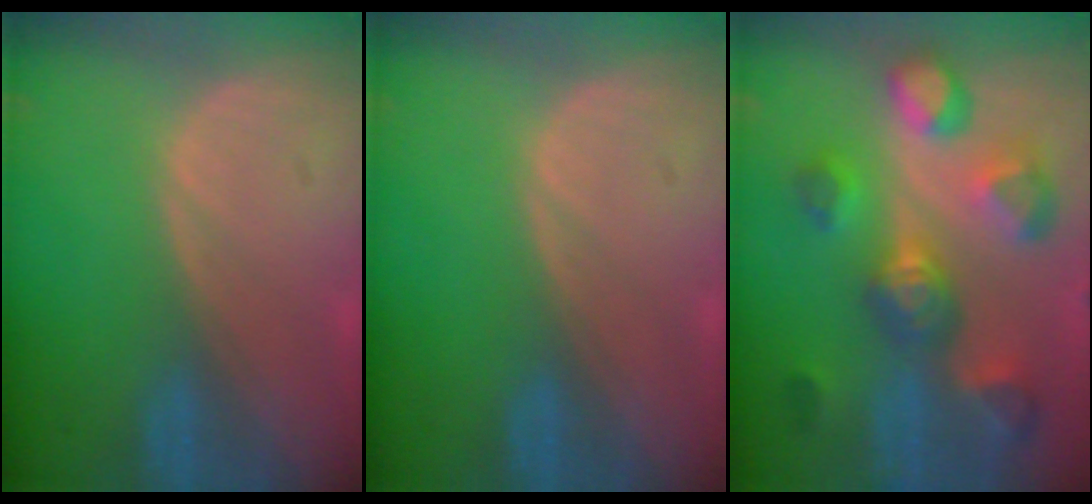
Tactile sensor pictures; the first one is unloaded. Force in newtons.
{"total": 0.0}
{"total": 11.0, "press": 9.9, "slide": 4.7}